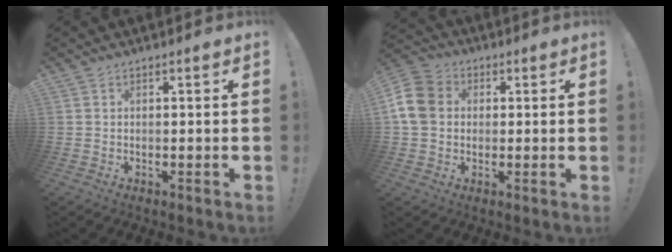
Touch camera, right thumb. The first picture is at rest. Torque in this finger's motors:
{"motor_torque": [0.06, 0.42, 0.07, 0.07, 0.06]}